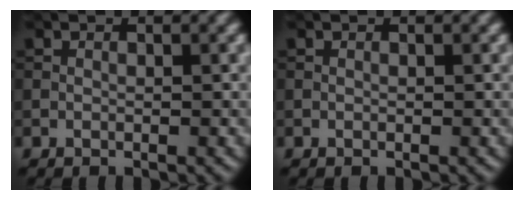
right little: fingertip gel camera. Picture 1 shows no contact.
{"total": 0.0}